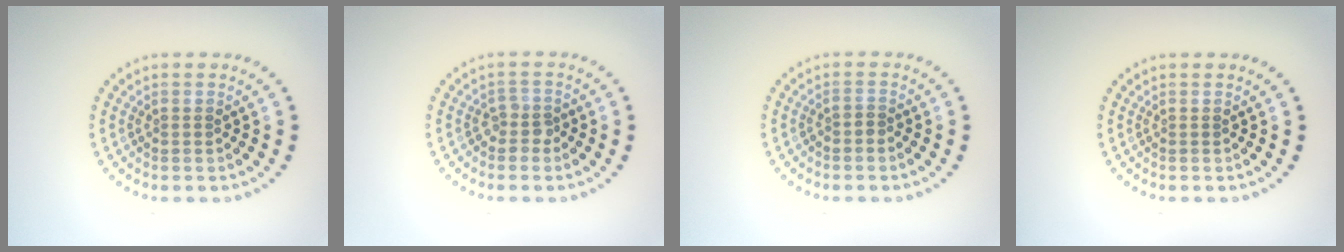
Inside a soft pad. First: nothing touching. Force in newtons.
{"total": 1.4, "press": 1.1, "slide": 0.9}
{"total": 0.8, "press": 0.4, "slide": 0.6}
{"total": 0.0}